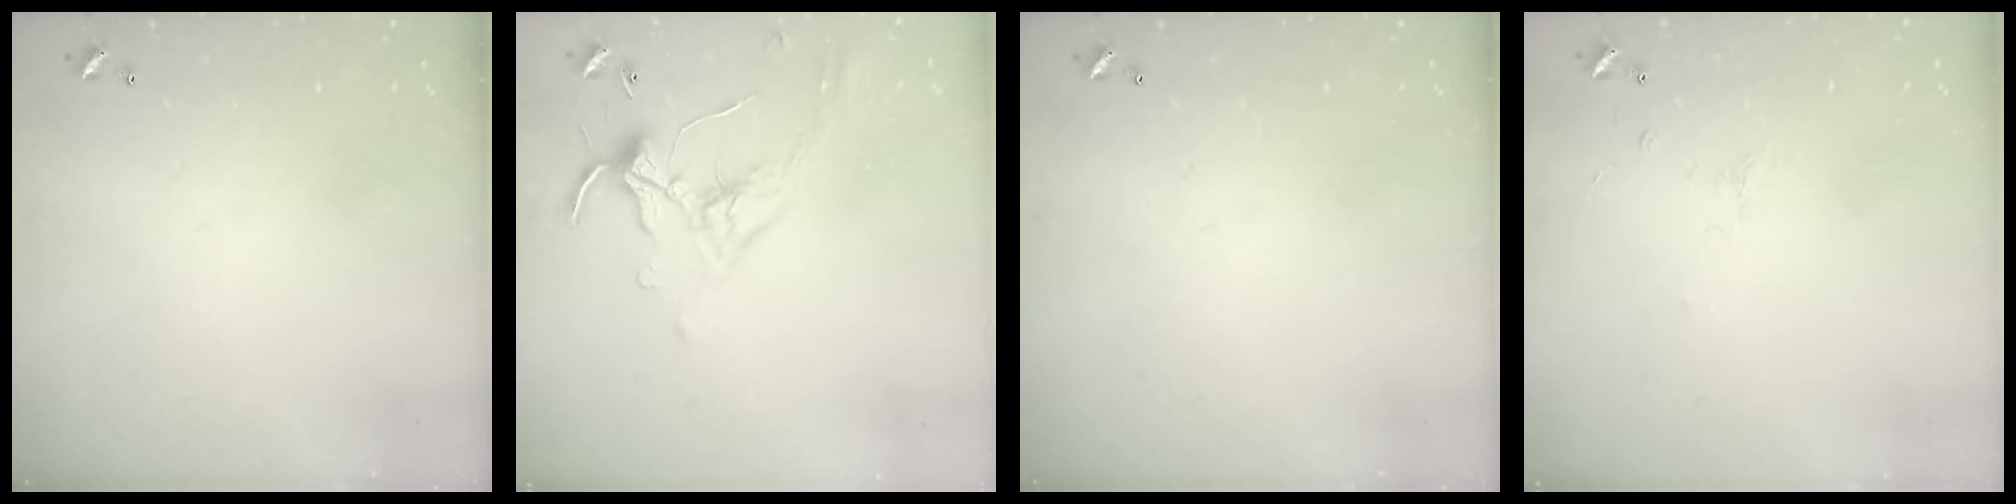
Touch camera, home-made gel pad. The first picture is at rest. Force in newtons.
{"total": 0.7, "press": 0.6, "slide": 0.4}
{"total": 0.0}
{"total": 1.2, "press": 1.1, "slide": 0.6}